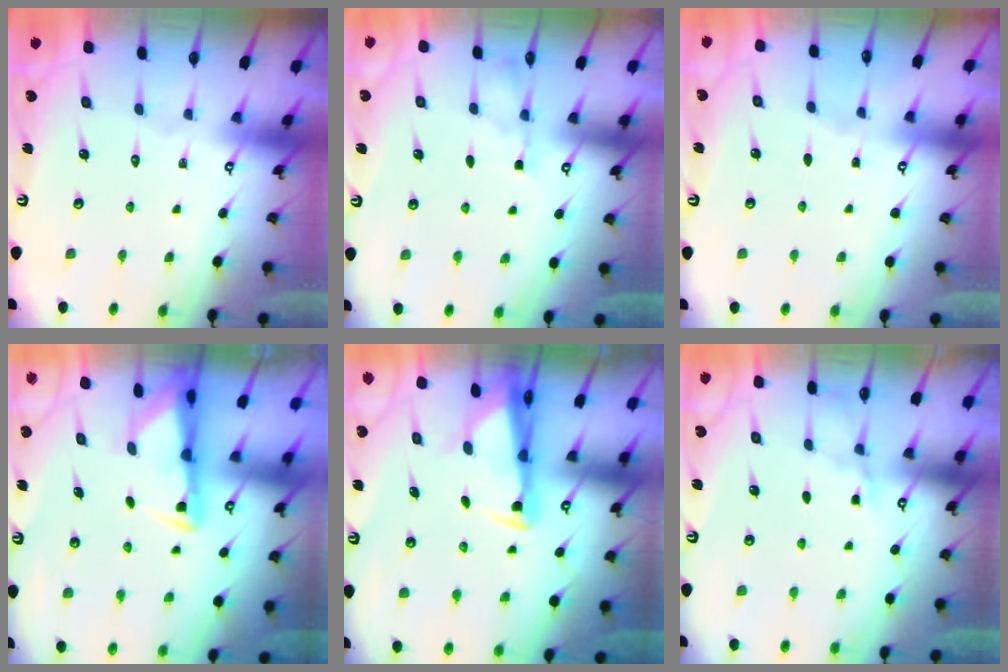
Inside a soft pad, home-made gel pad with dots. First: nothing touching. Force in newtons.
{"total": 3.7, "press": 3.6, "slide": 0.5}
{"total": 1.7, "press": 1.6, "slide": 0.3}
{"total": 2.8, "press": 2.8, "slide": 0.5}
{"total": 2.8, "press": 2.6, "slide": 1.0}
{"total": 3.9, "press": 3.8, "slide": 0.5}